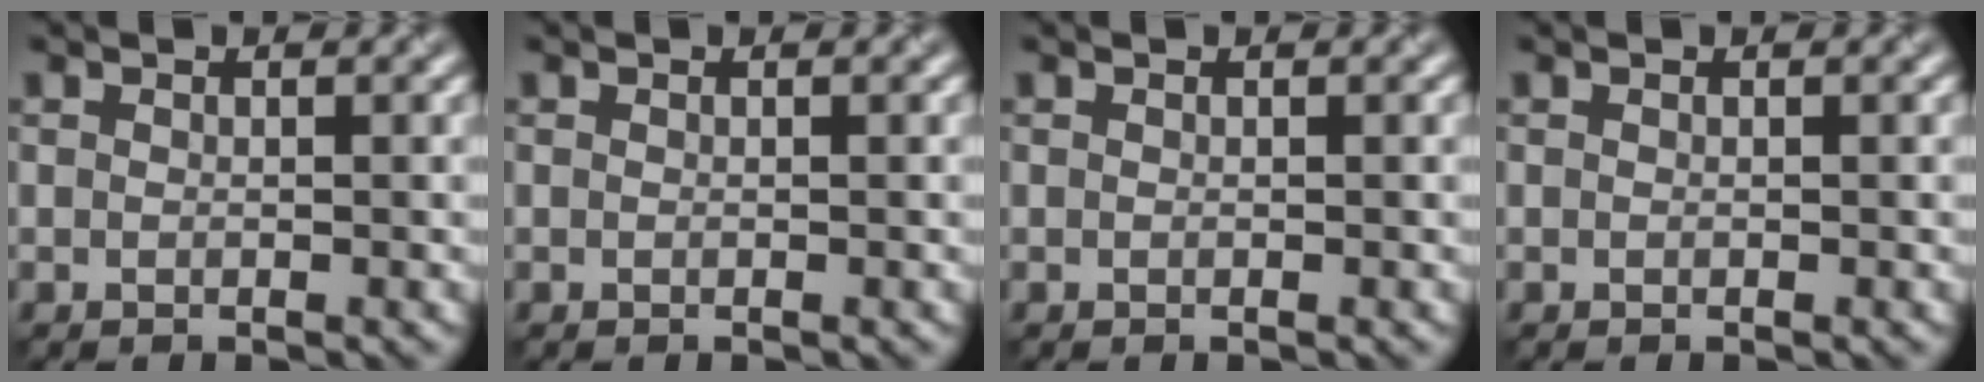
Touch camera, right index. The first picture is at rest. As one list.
[{"total": 0.0}, {"total": 0.0}, {"total": 0.0}]